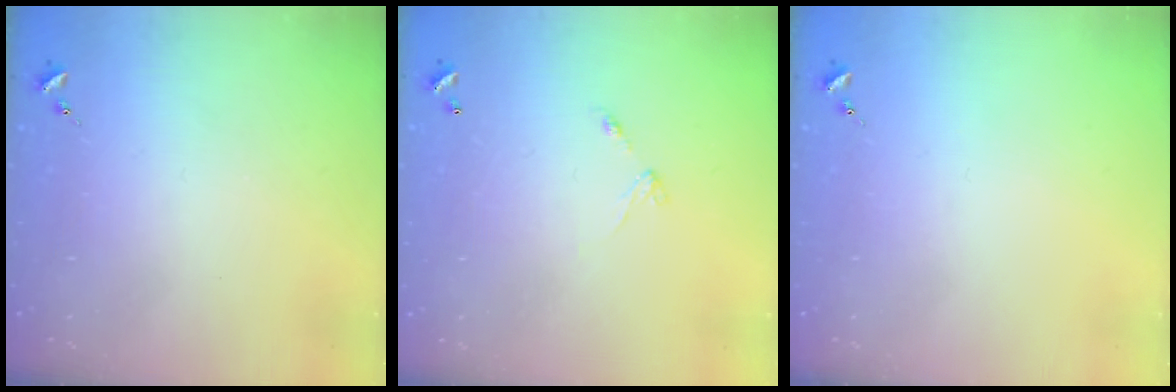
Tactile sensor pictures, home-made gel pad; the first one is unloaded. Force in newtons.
{"total": 4.3, "press": 4.3, "slide": 0.3}
{"total": 0.0}